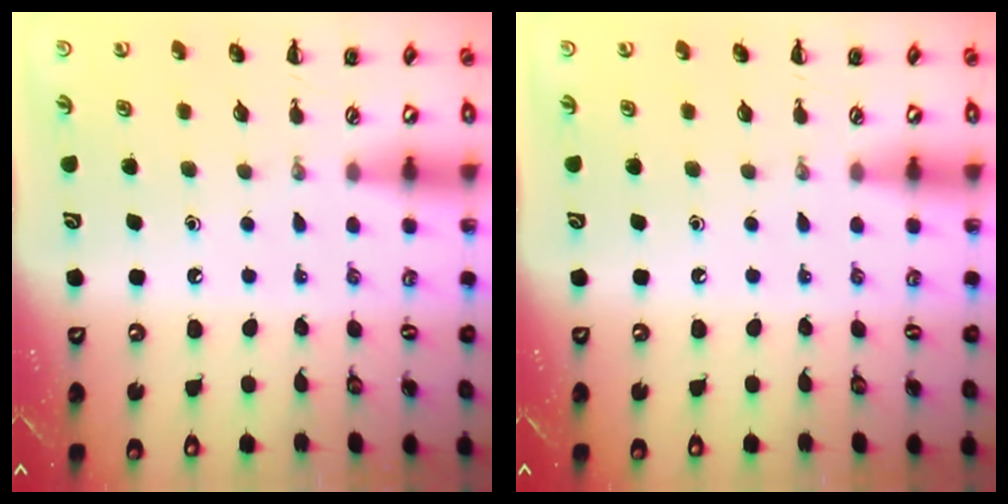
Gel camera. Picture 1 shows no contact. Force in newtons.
{"total": 0.0}